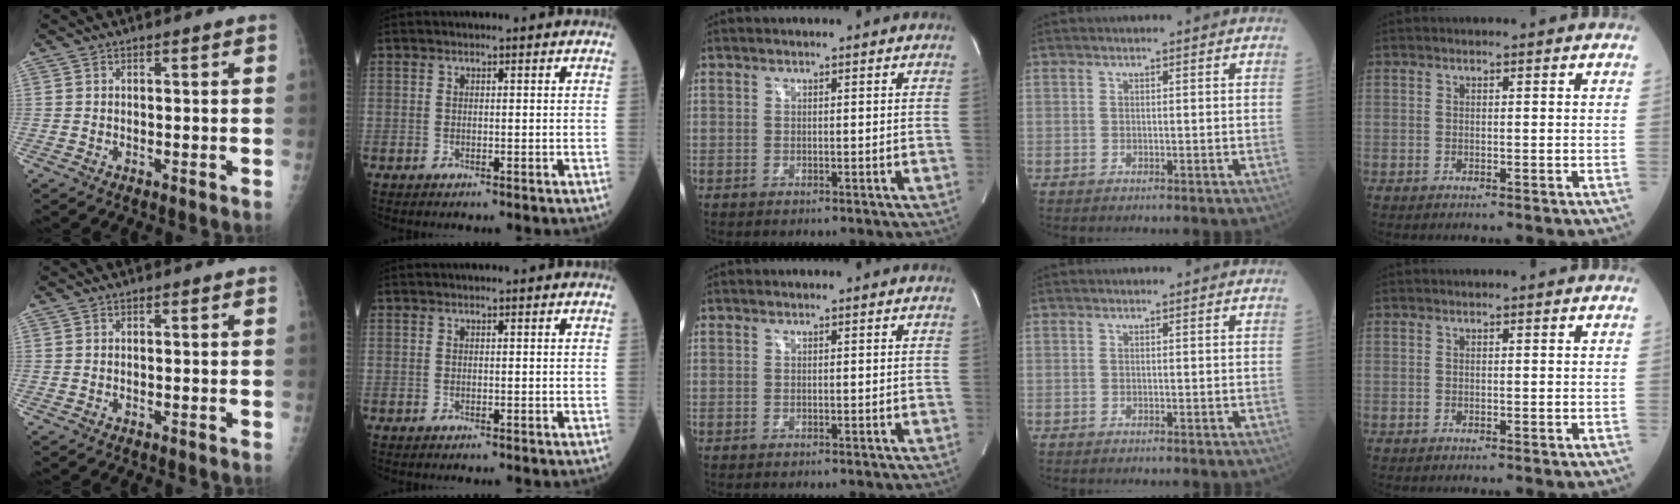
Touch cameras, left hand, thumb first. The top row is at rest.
{}